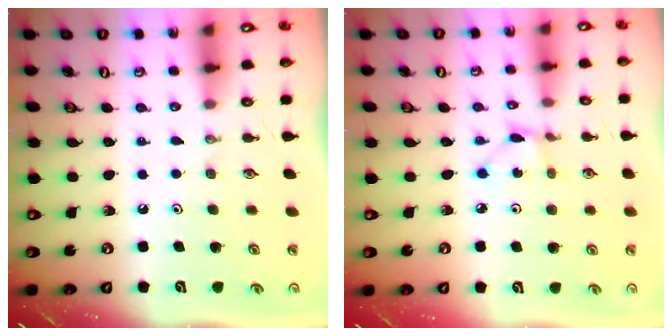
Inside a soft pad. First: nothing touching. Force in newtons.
{"total": 1.9, "press": 1.9, "slide": 0.3}